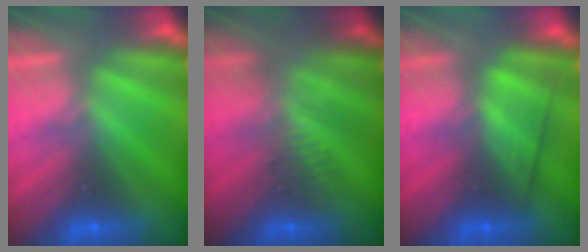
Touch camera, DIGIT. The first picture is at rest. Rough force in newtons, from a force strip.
{"total": 2.7}
{"total": 2.6}